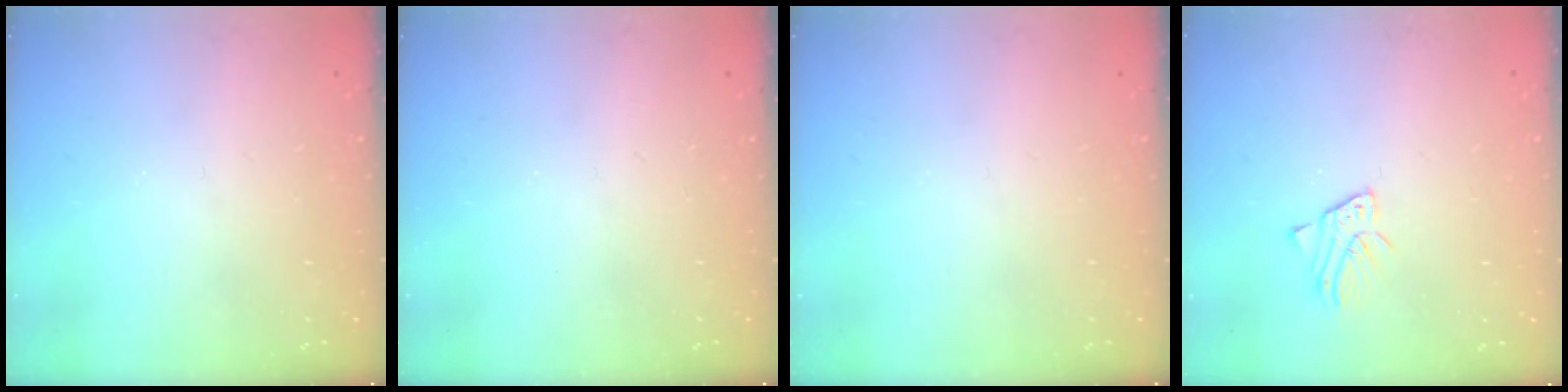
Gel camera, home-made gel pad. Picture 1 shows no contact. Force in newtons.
{"total": 0.0}
{"total": 0.0}
{"total": 2.3, "press": 2.3, "slide": 0.2}